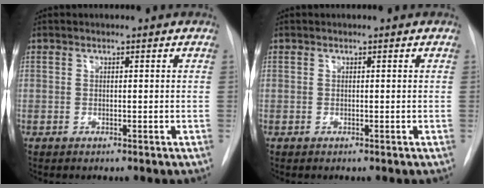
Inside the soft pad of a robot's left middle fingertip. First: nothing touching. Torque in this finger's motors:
{"motor_torque": [-0.06, 0.06, -0.04, 0.00]}